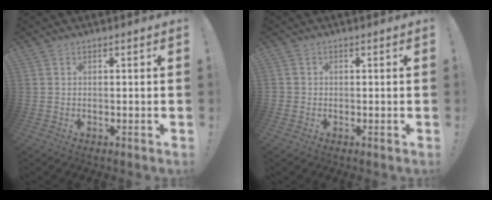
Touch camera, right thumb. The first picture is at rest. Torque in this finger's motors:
{"motor_torque": [0.07, -0.02, -0.07, 0.12, -0.01]}